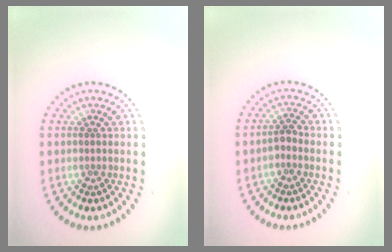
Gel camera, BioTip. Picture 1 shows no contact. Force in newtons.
{"total": 1.2, "press": 1.0, "slide": 0.7}